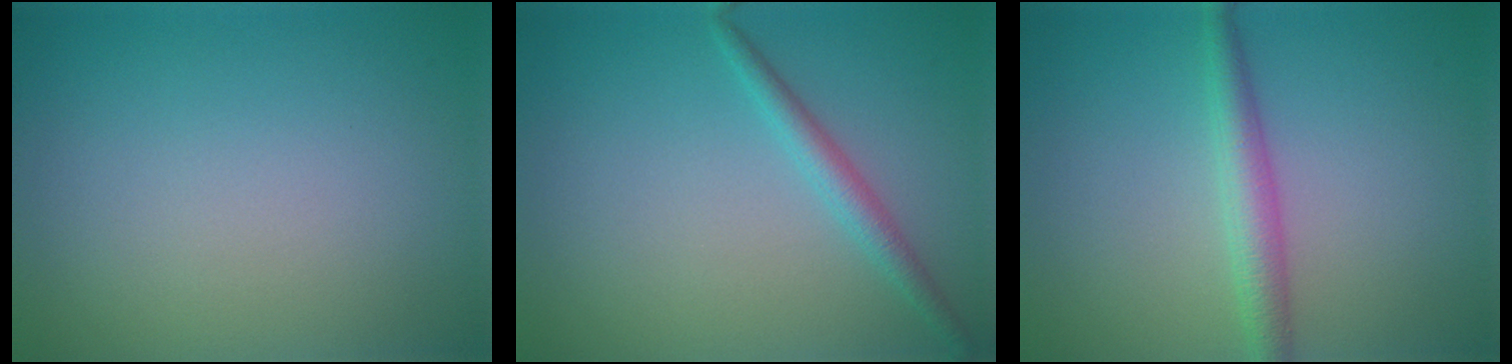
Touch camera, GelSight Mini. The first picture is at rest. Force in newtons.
{"total": 2.0, "press": 2.0, "slide": 0.1}
{"total": 2.7, "press": 2.7, "slide": 0.1}